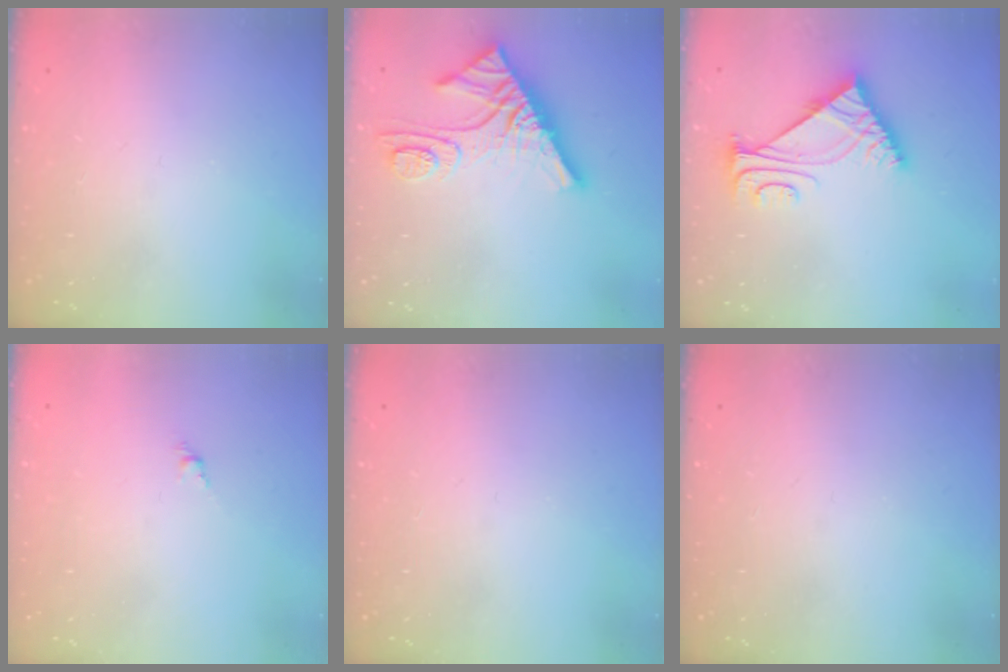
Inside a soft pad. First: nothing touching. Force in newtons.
{"total": 13.5, "press": 13.4, "slide": 1.3}
{"total": 6.7, "press": 6.7, "slide": 0.8}
{"total": 1.6, "press": 1.5, "slide": 0.5}
{"total": 0.0}
{"total": 0.0}